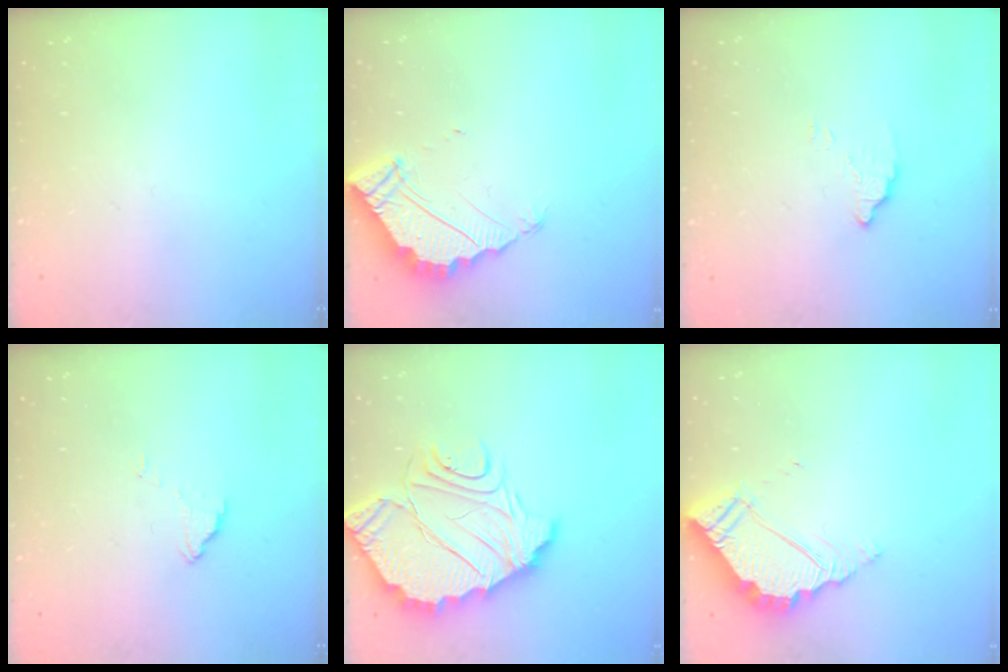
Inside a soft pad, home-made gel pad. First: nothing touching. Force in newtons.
{"total": 5.3, "press": 5.2, "slide": 0.3}
{"total": 3.0, "press": 3.0, "slide": 0.1}
{"total": 3.1, "press": 3.1, "slide": 0.3}
{"total": 14.0, "press": 14.0, "slide": 1.0}
{"total": 5.8, "press": 5.8, "slide": 0.4}